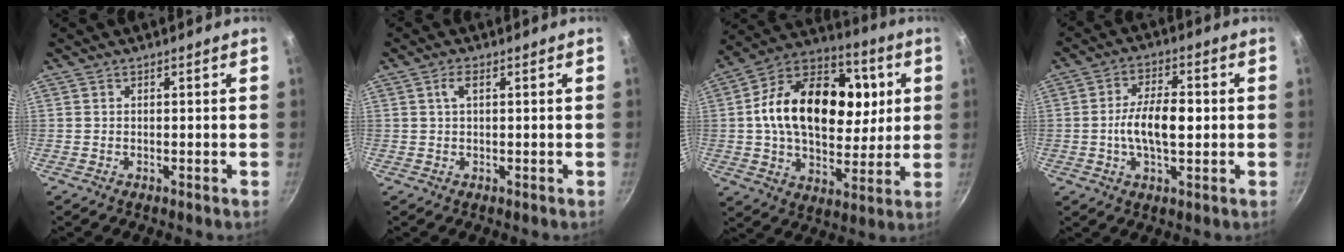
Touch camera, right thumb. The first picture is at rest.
{"total": 2.2, "force": [0.8, 0.9, 1.9], "torque": [-0.034, 0.005, 0.016]}
{"total": 25.6, "force": [4.3, 17.3, 18.4], "torque": [-0.270, 0.013, 0.055]}
{"total": 9.7, "force": [-0.3, 4.6, 8.5], "torque": [-0.140, 0.017, -0.013]}